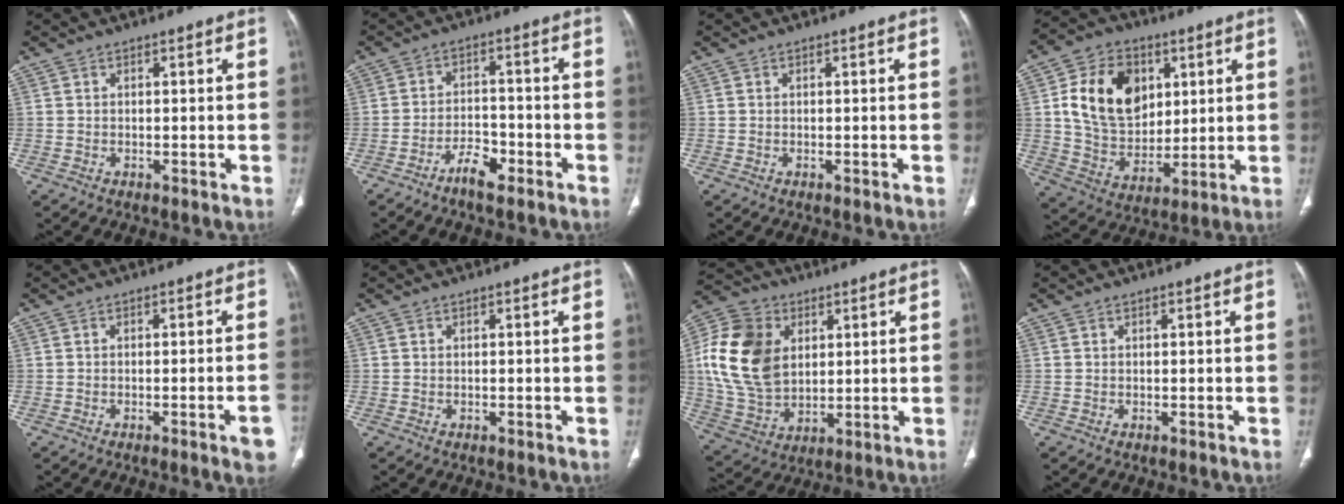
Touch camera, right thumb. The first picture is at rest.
{"total": 3.4, "force": [-2.5, 1.1, 1.9], "torque": [-0.038, 0.020, -0.045]}
{"total": 0.0}
{"total": 17.6, "force": [4.8, 12.9, 10.9], "torque": [-0.152, -0.012, 0.093]}
{"total": 4.6, "force": [-2.2, 0.4, 4.0], "torque": [-0.051, 0.009, -0.029]}
{"total": 0.0}
{"total": 19.0, "force": [4.2, 13.8, 12.4], "torque": [-0.230, -0.004, 0.085]}
{"total": 0.0}